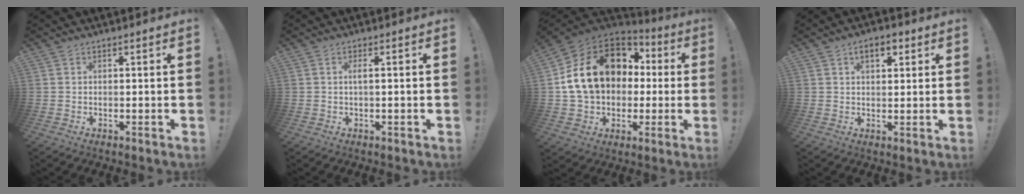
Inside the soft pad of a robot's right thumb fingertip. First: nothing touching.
{"total": 1.9, "force": [0.0, -0.1, 1.9], "torque": [-0.028, -0.001, -0.004]}
{"total": 20.7, "force": [4.7, 15.2, 13.1], "torque": [-0.219, -0.002, 0.108]}
{"total": 5.1, "force": [2.3, 2.8, 3.6], "torque": [-0.051, 0.002, 0.038]}